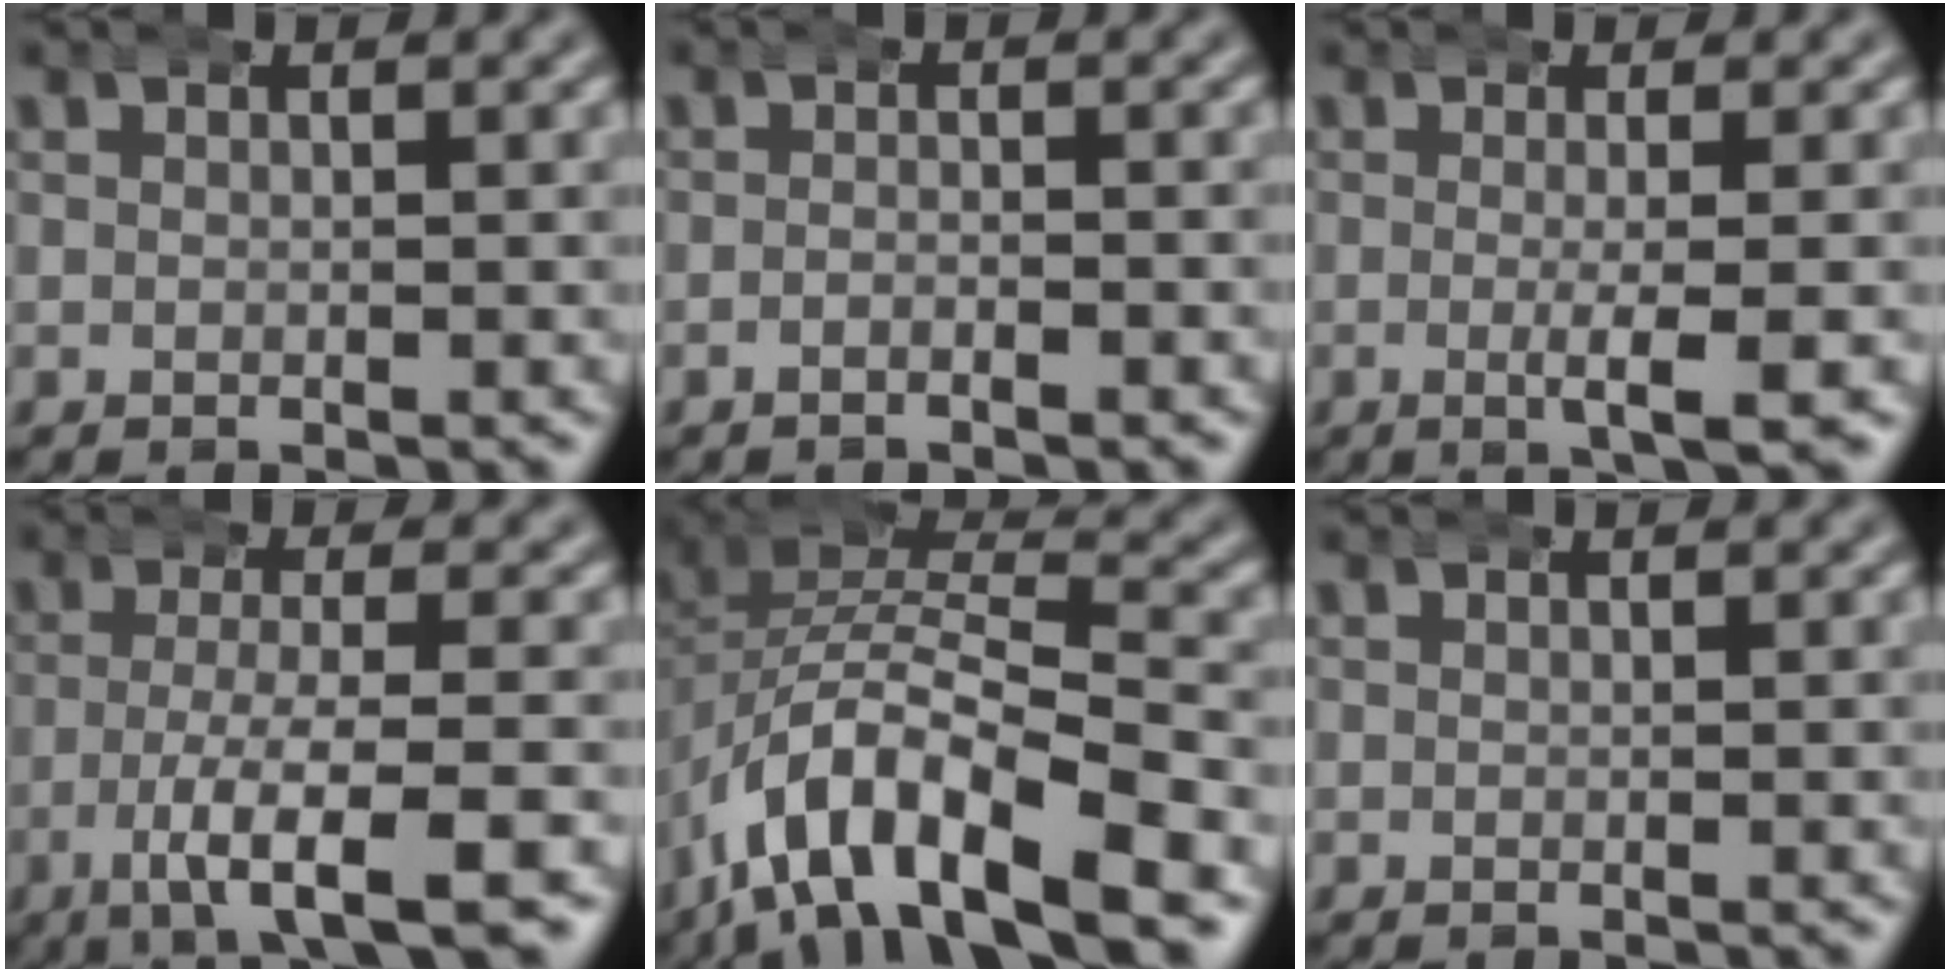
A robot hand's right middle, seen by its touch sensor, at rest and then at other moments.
{"total": 1.5, "force": [-1.2, 0.2, 0.8], "torque": [-0.007, 0.002, -0.029]}
{"total": 3.4, "force": [-0.7, 0.3, 3.3], "torque": [-0.056, -0.003, -0.017]}
{"total": 7.4, "force": [-4.1, 1.8, 5.8], "torque": [-0.109, -0.022, -0.057]}
{"total": 12.1, "force": [-3.7, 7.7, 8.5], "torque": [-0.170, -0.032, -0.056]}
{"total": 0.0}